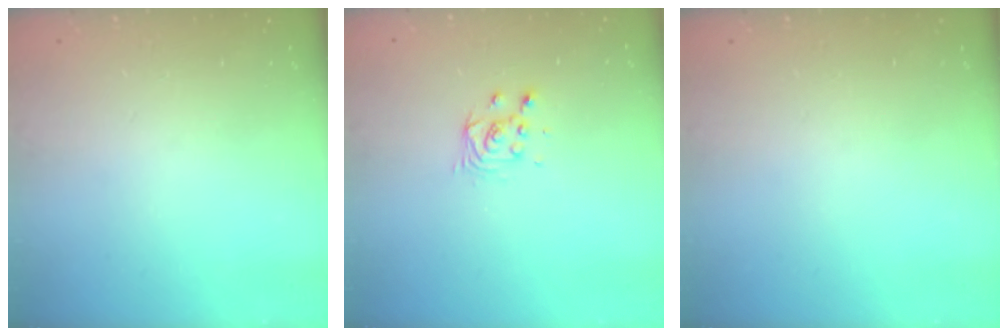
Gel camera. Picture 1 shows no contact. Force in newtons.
{"total": 4.0, "press": 4.0, "slide": 0.3}
{"total": 0.0}